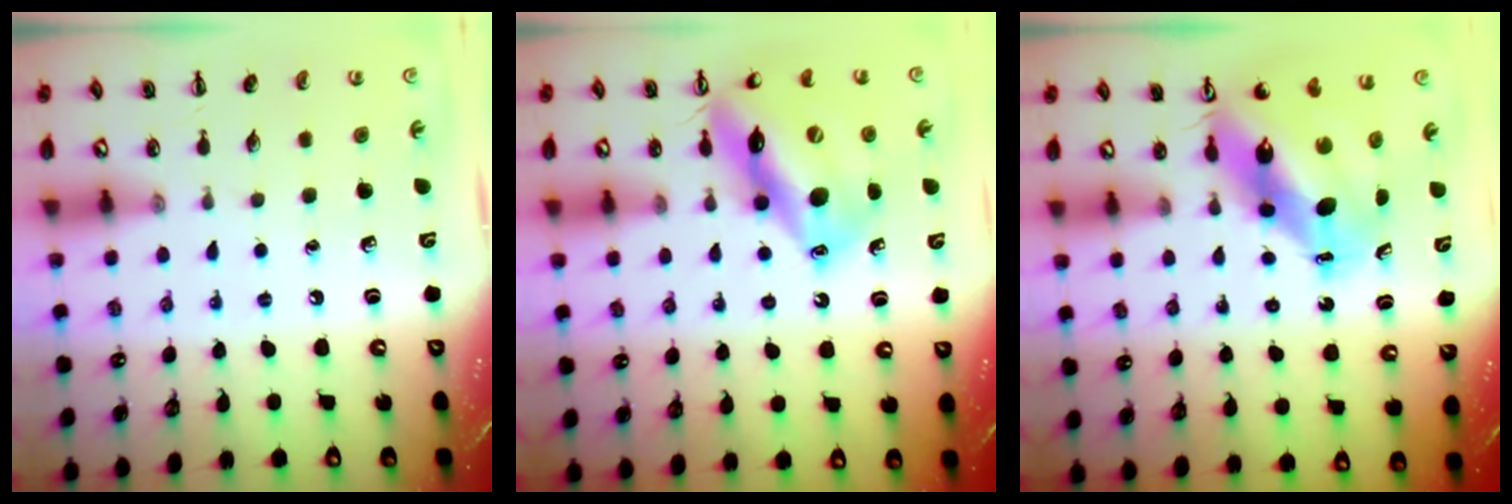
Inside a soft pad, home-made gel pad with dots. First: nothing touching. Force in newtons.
{"total": 17.3, "press": 17.1, "slide": 3.1}
{"total": 9.6, "press": 9.2, "slide": 2.8}